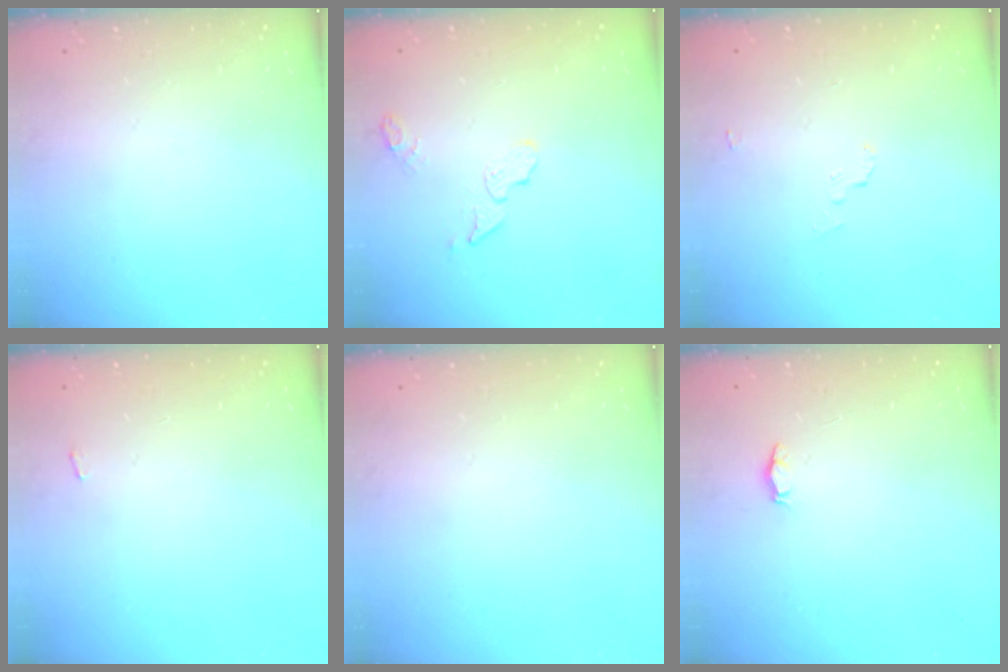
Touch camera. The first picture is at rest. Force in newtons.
{"total": 4.4, "press": 4.4, "slide": 0.4}
{"total": 2.2, "press": 2.2, "slide": 0.2}
{"total": 2.2, "press": 2.2, "slide": 0.3}
{"total": 0.0}
{"total": 2.2, "press": 2.2, "slide": 0.3}